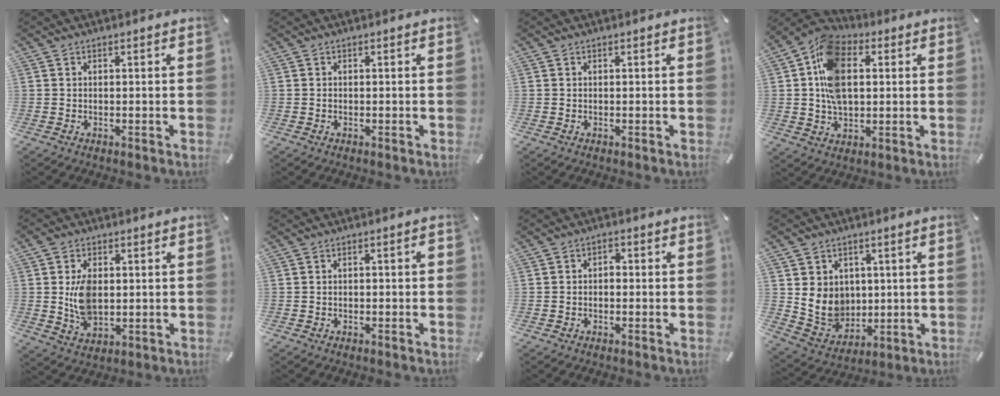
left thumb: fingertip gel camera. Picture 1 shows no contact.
{"total": 0.0}
{"total": 0.0}
{"total": 15.2, "force": [2.4, 10.6, 10.6], "torque": [-0.219, 0.013, 0.045]}
{"total": 8.7, "force": [0.9, 6.1, 6.1], "torque": [-0.116, 0.004, 0.018]}
{"total": 1.8, "force": [-0.4, 0.9, 1.5], "torque": [-0.026, 0.006, -0.008]}
{"total": 1.9, "force": [-0.6, 1.5, 1.1], "torque": [-0.024, 0.009, -0.013]}
{"total": 9.4, "force": [2.3, 8.8, 2.3], "torque": [-0.060, -0.024, 0.051]}